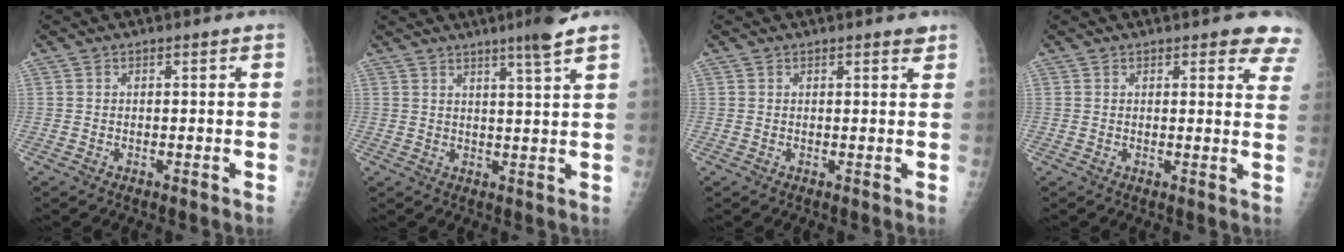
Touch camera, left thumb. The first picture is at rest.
{"total": 5.7, "force": [3.9, -0.7, 4.1], "torque": [-0.063, -0.023, 0.060]}
{"total": 1.1, "force": [0.8, 0.3, 0.7], "torque": [-0.005, -0.004, 0.009]}
{"total": 7.3, "force": [5.5, 2.5, 4.0], "torque": [-0.011, -0.023, 0.043]}